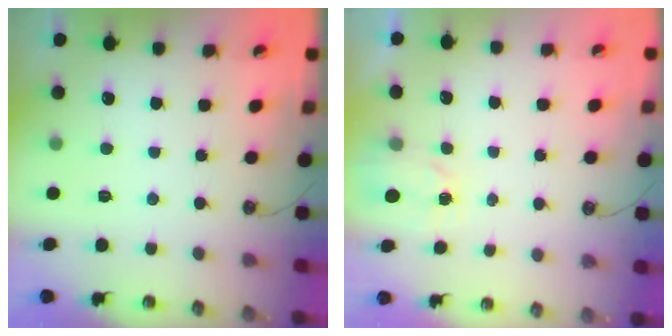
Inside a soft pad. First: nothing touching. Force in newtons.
{"total": 1.7, "press": 1.6, "slide": 0.2}